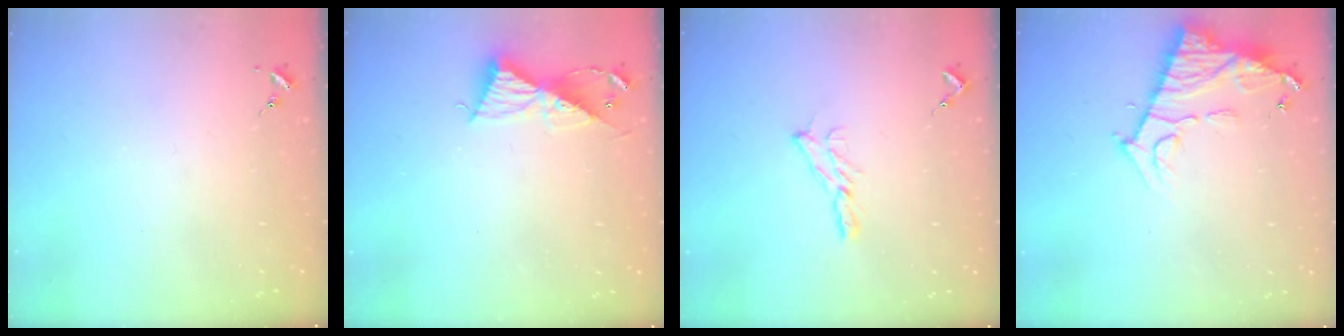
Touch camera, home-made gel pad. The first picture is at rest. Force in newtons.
{"total": 9.3, "press": 9.3, "slide": 0.7}
{"total": 6.9, "press": 6.9, "slide": 0.3}
{"total": 11.7, "press": 11.6, "slide": 0.8}